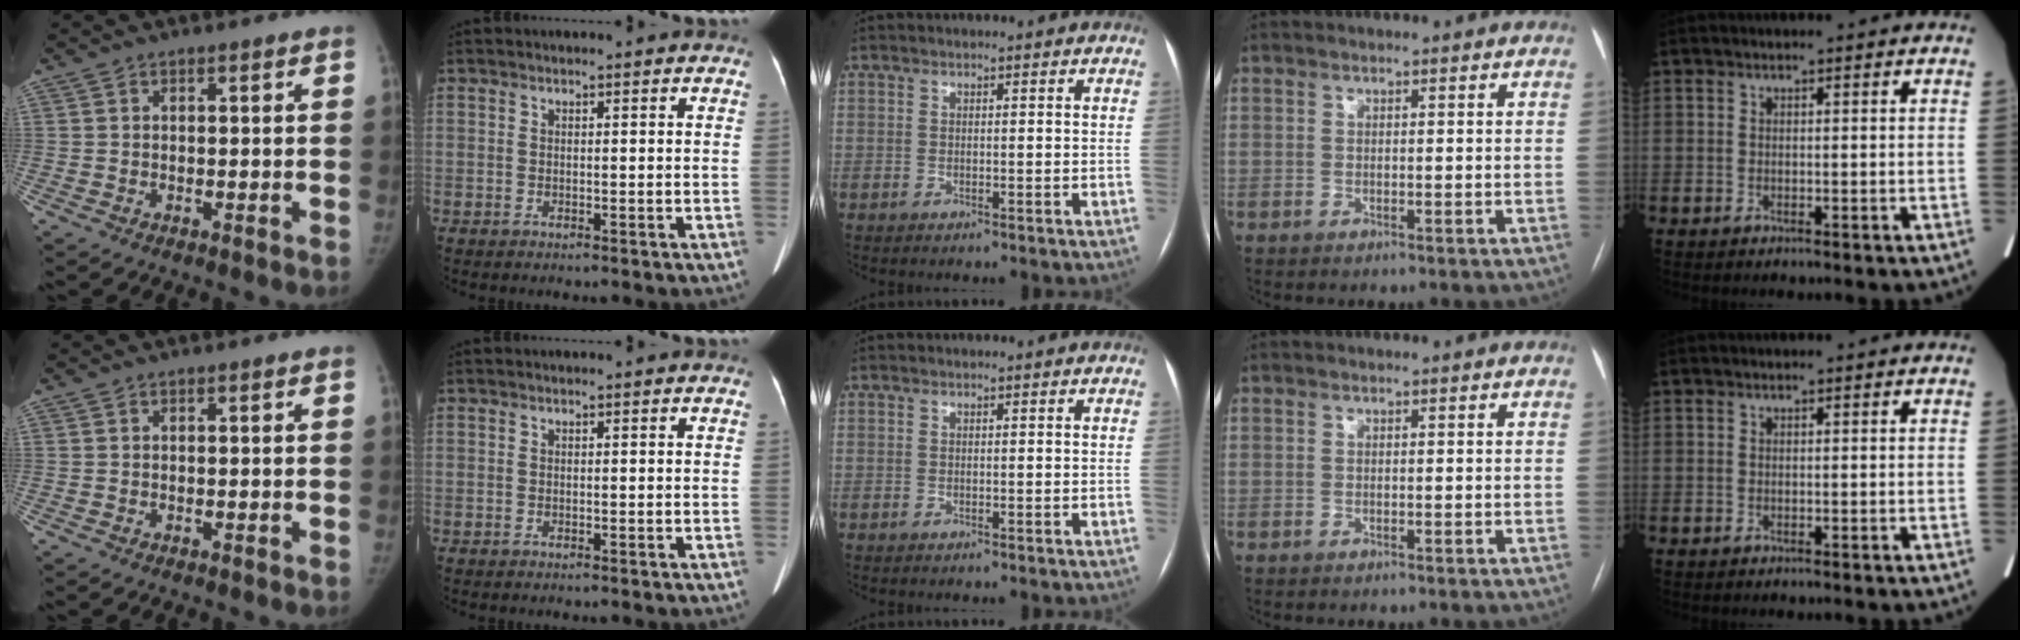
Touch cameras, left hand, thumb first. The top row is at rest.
{}